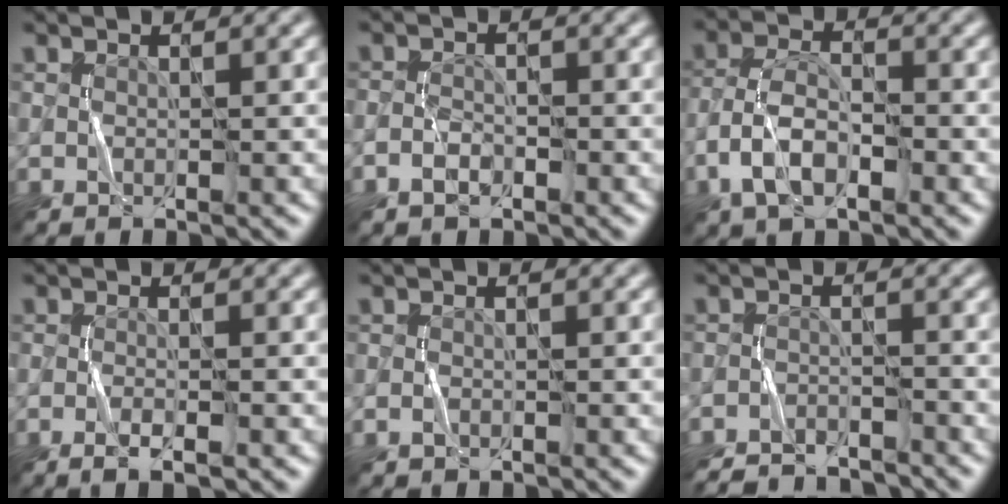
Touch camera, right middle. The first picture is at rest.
{"total": 1.7, "force": [-1.1, 1.0, 0.9], "torque": [-0.015, 0.004, -0.023]}
{"total": 4.9, "force": [-2.2, 2.5, 3.6], "torque": [-0.071, 0.004, -0.047]}
{"total": 2.2, "force": [-1.1, 0.4, 1.8], "torque": [-0.030, 0.002, -0.022]}
{"total": 0.7, "force": [-0.4, 0.5, 0.3], "torque": [-0.005, 0.000, -0.008]}
{"total": 5.4, "force": [-5.2, 1.1, 0.9], "torque": [-0.017, -0.011, -0.086]}